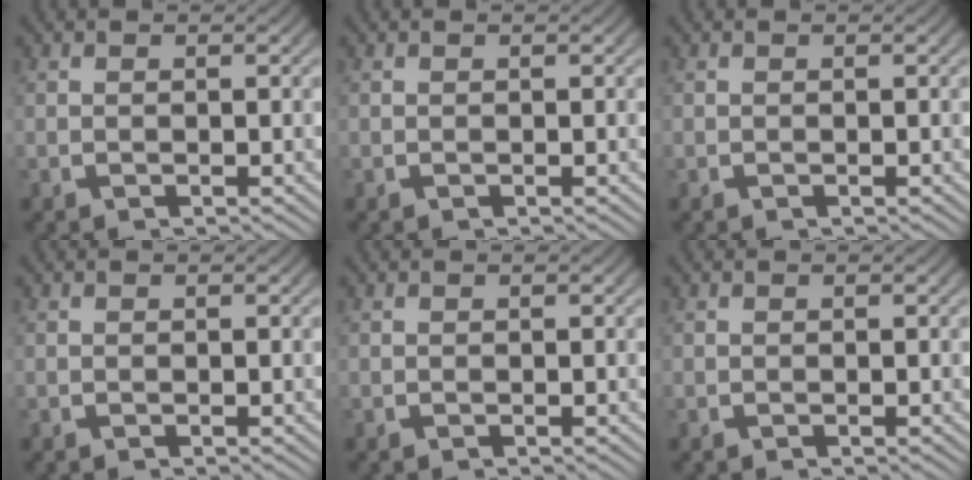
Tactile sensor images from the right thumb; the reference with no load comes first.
{"total": 0.0}
{"total": 0.0}
{"total": 0.0}
{"total": 0.0}
{"total": 0.0}